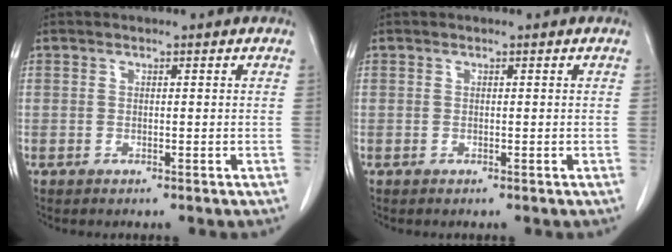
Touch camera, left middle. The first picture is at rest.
{"total": 0.0}